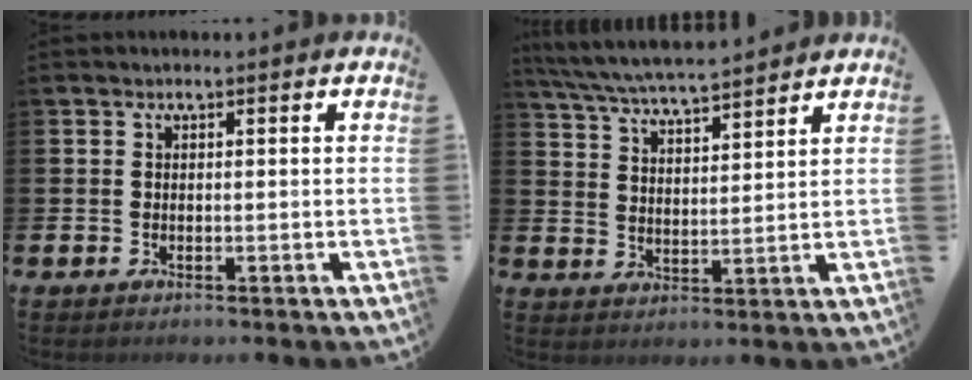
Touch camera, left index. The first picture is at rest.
{"total": 6.3, "force": [6.1, 0.4, 1.6], "torque": [-0.054, -0.035, 0.108]}